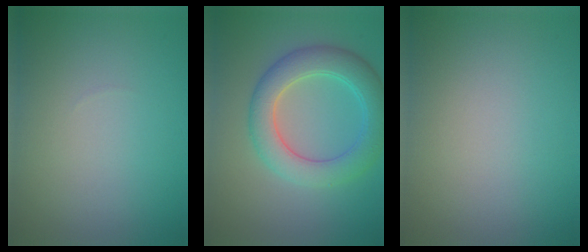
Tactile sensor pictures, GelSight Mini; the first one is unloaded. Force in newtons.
{"total": 5.6, "press": 5.6, "slide": 0.2}
{"total": 0.0}